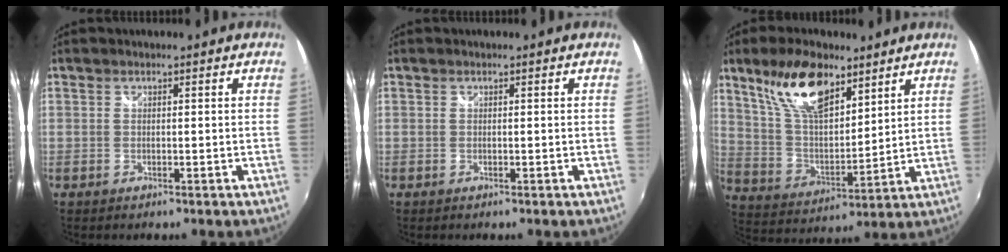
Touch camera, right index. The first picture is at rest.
{"total": 0.0}
{"total": 16.0, "force": [10.2, 6.8, 10.4], "torque": [-0.198, 0.018, 0.198]}